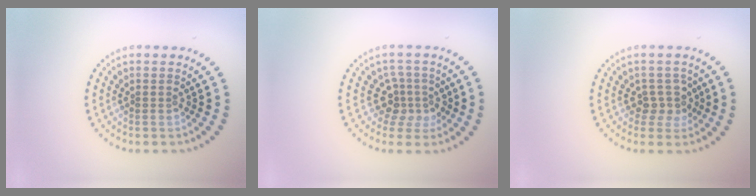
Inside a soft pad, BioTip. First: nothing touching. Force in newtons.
{"total": 2.9, "press": 2.1, "slide": 2.0}
{"total": 2.4, "press": 1.8, "slide": 1.5}